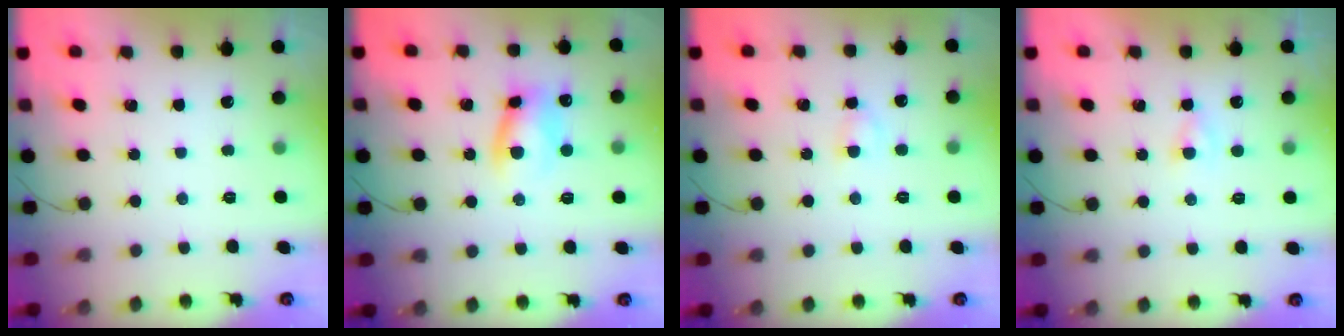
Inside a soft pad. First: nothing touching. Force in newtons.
{"total": 8.2, "press": 8.1, "slide": 0.6}
{"total": 3.4, "press": 3.2, "slide": 1.1}
{"total": 1.6, "press": 1.4, "slide": 0.8}